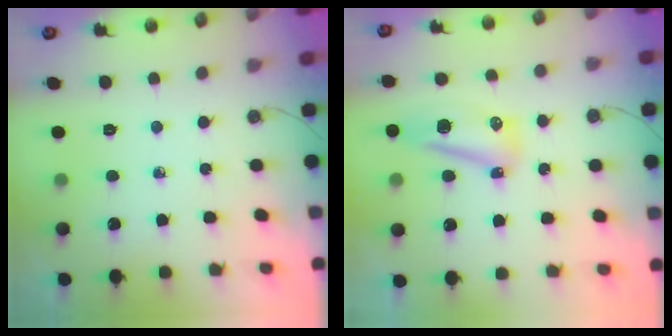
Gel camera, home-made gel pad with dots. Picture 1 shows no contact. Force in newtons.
{"total": 10.8, "press": 10.7, "slide": 1.2}